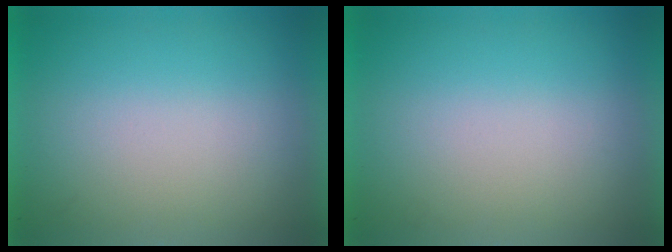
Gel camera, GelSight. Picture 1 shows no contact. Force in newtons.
{"total": 0.0}